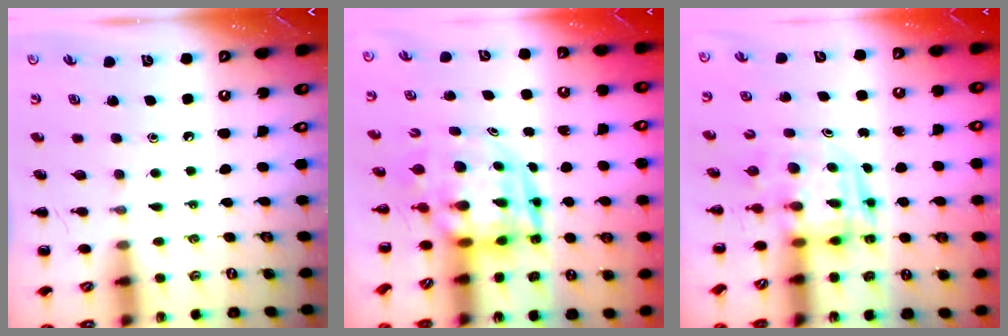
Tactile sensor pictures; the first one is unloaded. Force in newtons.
{"total": 5.3, "press": 5.1, "slide": 1.4}
{"total": 3.9, "press": 3.8, "slide": 0.7}